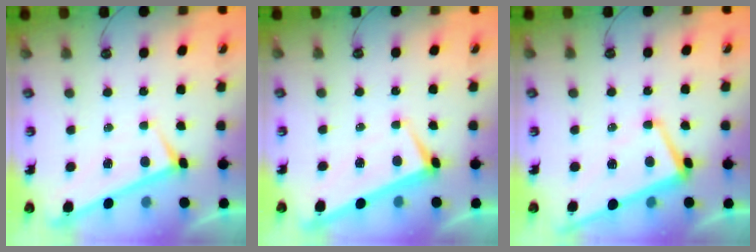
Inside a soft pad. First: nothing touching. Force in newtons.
{"total": 1.8, "press": 1.7, "slide": 0.5}
{"total": 1.2, "press": 0.7, "slide": 1.0}